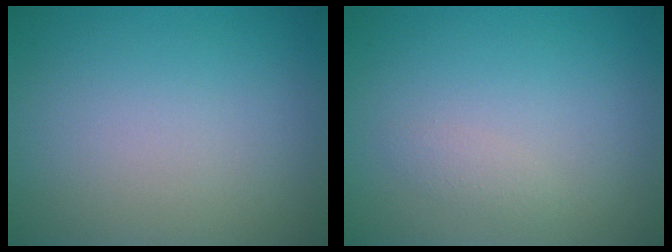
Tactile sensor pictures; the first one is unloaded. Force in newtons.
{"total": 0.8, "press": 0.8, "slide": 0.0}